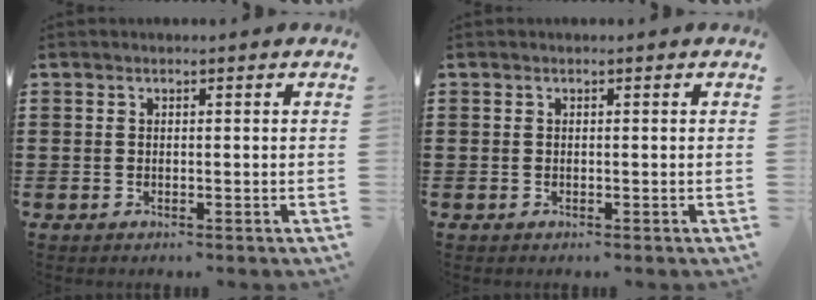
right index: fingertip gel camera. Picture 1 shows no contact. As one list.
[{"total": 0.0}]